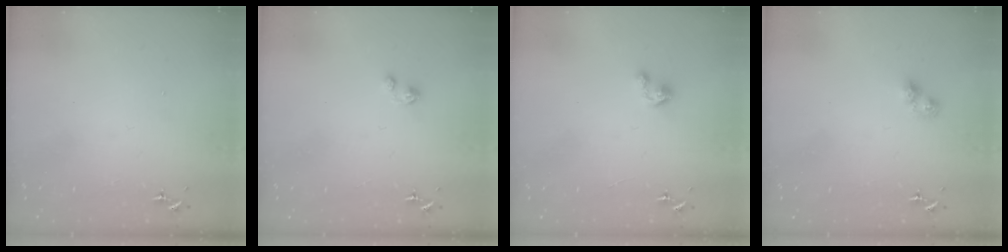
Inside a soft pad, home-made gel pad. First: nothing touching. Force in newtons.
{"total": 2.6, "press": 2.6, "slide": 0.2}
{"total": 4.5, "press": 4.5, "slide": 0.2}
{"total": 5.8, "press": 5.8, "slide": 0.7}